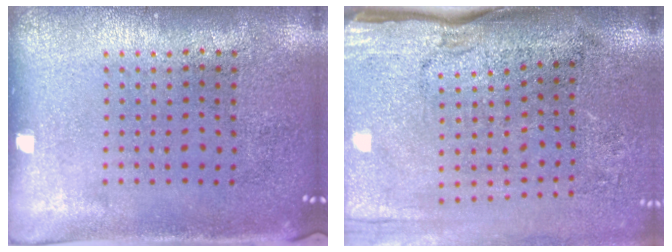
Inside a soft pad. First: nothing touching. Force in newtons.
{"total": 4.4, "press": 3.7, "slide": 2.3}